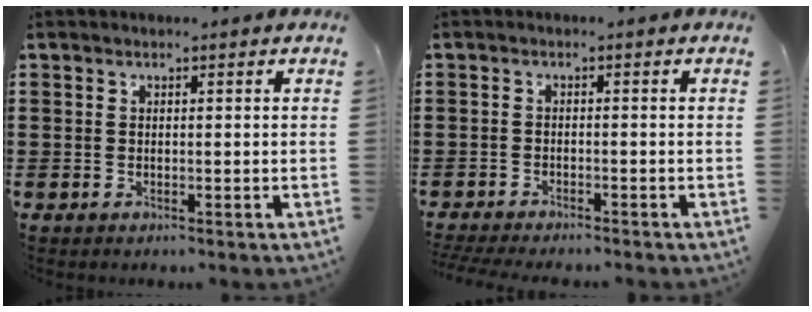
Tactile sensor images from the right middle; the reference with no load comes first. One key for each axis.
{"total": 2.1, "fx": -2.1, "fy": 0.1, "fz": 0.2, "tx": -0.015, "ty": -0.004, "tz": -0.047}